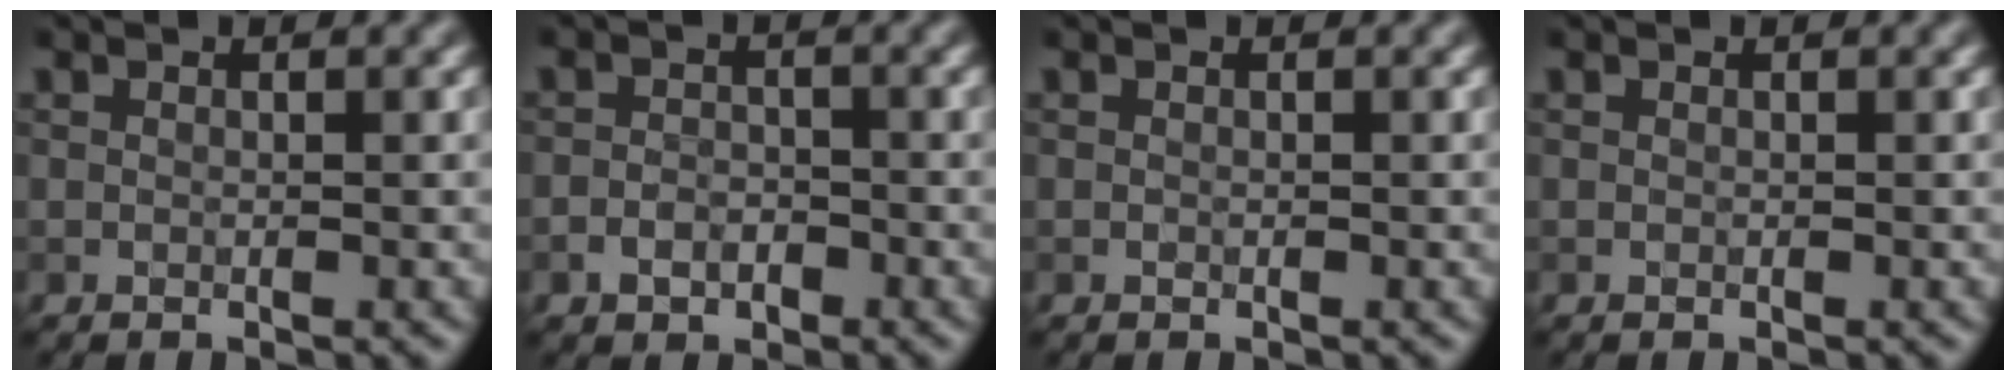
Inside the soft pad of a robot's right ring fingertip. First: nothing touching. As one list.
[{"total": 2.0, "force": [-1.1, 1.4, 0.9], "torque": [-0.012, 0.002, -0.023]}, {"total": 0.0}, {"total": 0.0}]